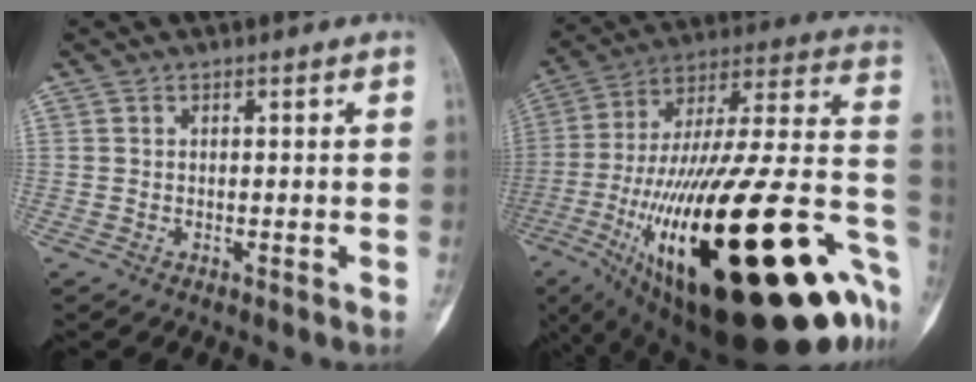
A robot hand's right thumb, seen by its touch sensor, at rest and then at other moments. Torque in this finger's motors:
{"motor_torque": [3.63, 1.38, 2.60, -0.17, 1.06]}